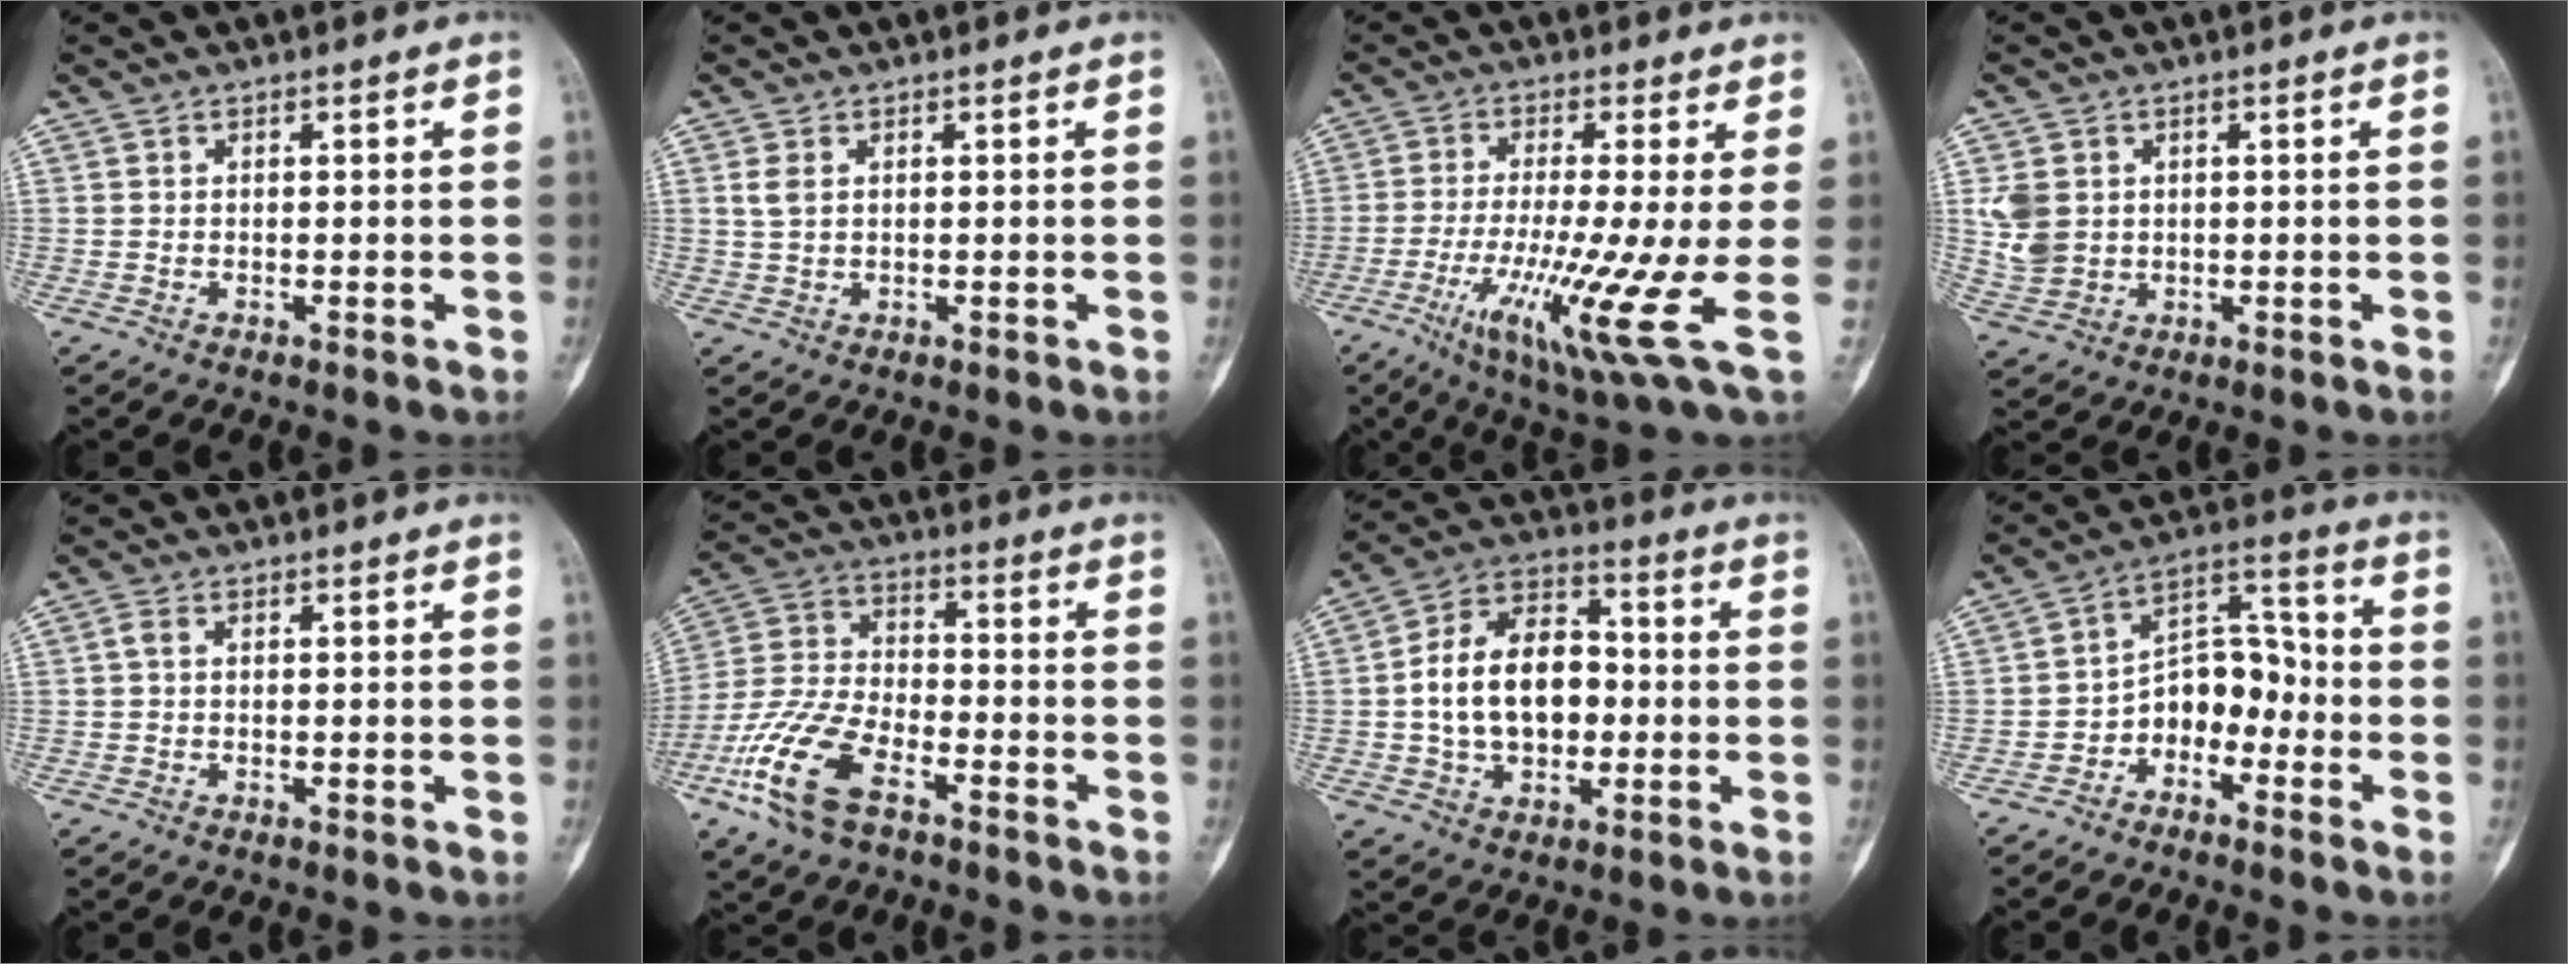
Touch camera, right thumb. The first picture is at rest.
{"total": 2.6, "force": [0.8, 1.6, 1.9], "torque": [-0.042, 0.003, 0.018]}
{"total": 13.5, "force": [-3.0, 0.6, 13.1], "torque": [-0.260, -0.026, -0.054]}
{"total": 6.4, "force": [1.1, 5.3, 3.5], "torque": [-0.065, -0.002, 0.033]}
{"total": 1.0, "force": [0.0, 0.5, 0.8], "torque": [-0.019, 0.000, -0.002]}
{"total": 14.7, "force": [-7.8, 7.1, 10.3], "torque": [-0.220, 0.033, -0.156]}
{"total": 15.5, "force": [-0.7, 10.5, 11.4], "torque": [-0.168, 0.031, -0.013]}
{"total": 9.2, "force": [-3.5, 6.6, 5.3], "torque": [-0.051, 0.063, -0.073]}